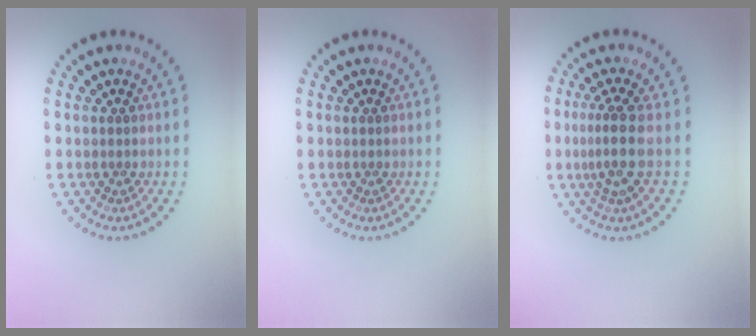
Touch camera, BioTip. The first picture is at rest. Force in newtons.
{"total": 0.0}
{"total": 2.9, "press": 2.0, "slide": 2.1}